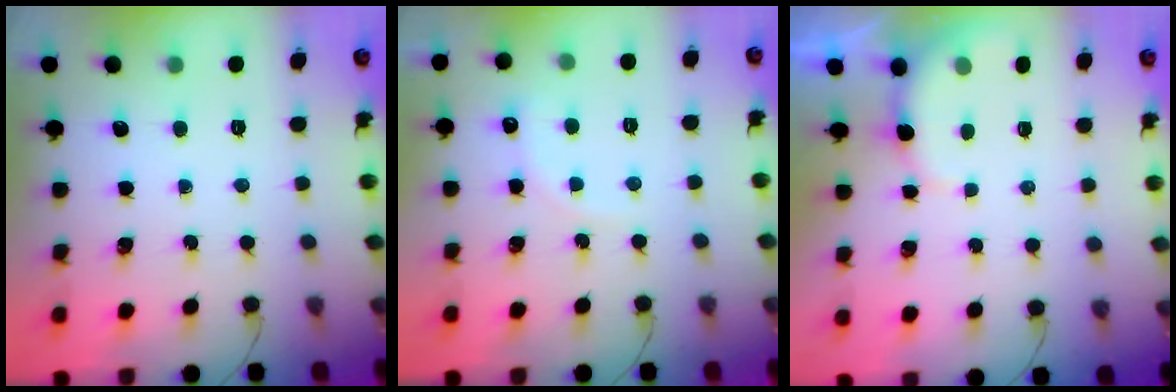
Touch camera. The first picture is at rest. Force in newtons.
{"total": 6.7, "press": 6.5, "slide": 1.8}
{"total": 2.8, "press": 2.7, "slide": 0.7}